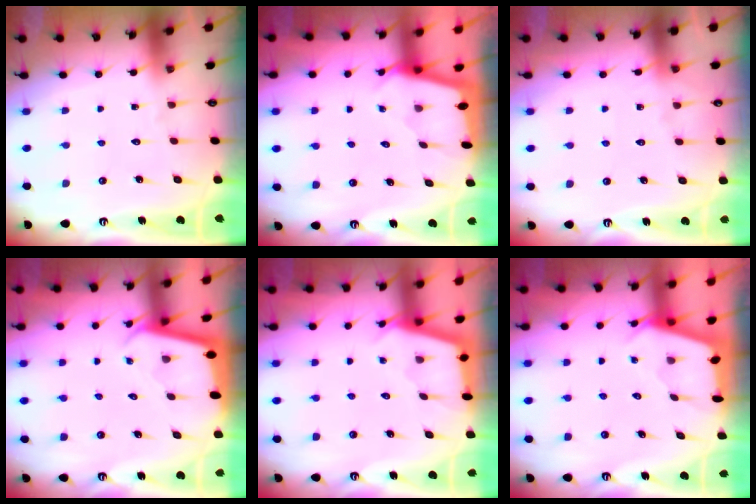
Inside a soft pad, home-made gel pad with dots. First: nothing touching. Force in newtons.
{"total": 1.8, "press": 1.7, "slide": 0.1}
{"total": 3.9, "press": 3.8, "slide": 0.6}
{"total": 2.0, "press": 2.0, "slide": 0.1}
{"total": 2.4, "press": 2.4, "slide": 0.2}
{"total": 2.5, "press": 2.5, "slide": 0.3}